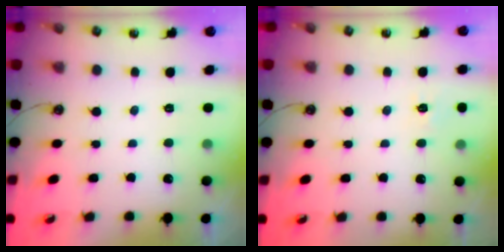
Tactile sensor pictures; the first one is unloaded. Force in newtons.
{"total": 6.1, "press": 6.0, "slide": 0.6}